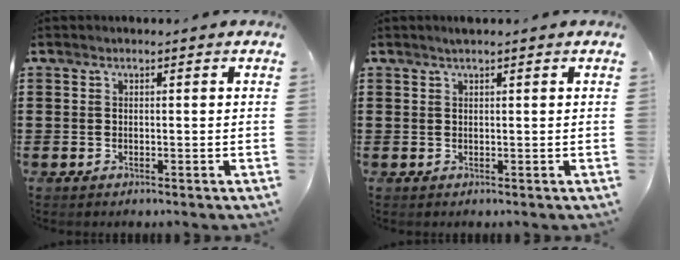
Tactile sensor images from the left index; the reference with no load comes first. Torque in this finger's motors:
{"motor_torque": [0.96, -1.18, 0.04, 0.01]}